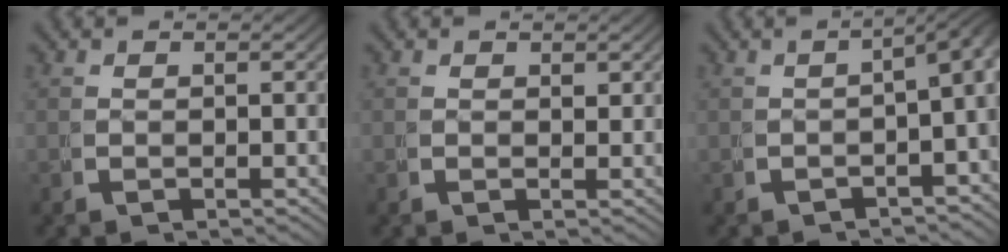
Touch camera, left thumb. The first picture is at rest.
{"total": 0.8, "force": [0.7, 0.3, 0.2], "torque": [-0.002, -0.003, 0.012]}
{"total": 5.5, "force": [-1.0, 2.3, 4.8], "torque": [-0.065, -0.001, -0.013]}